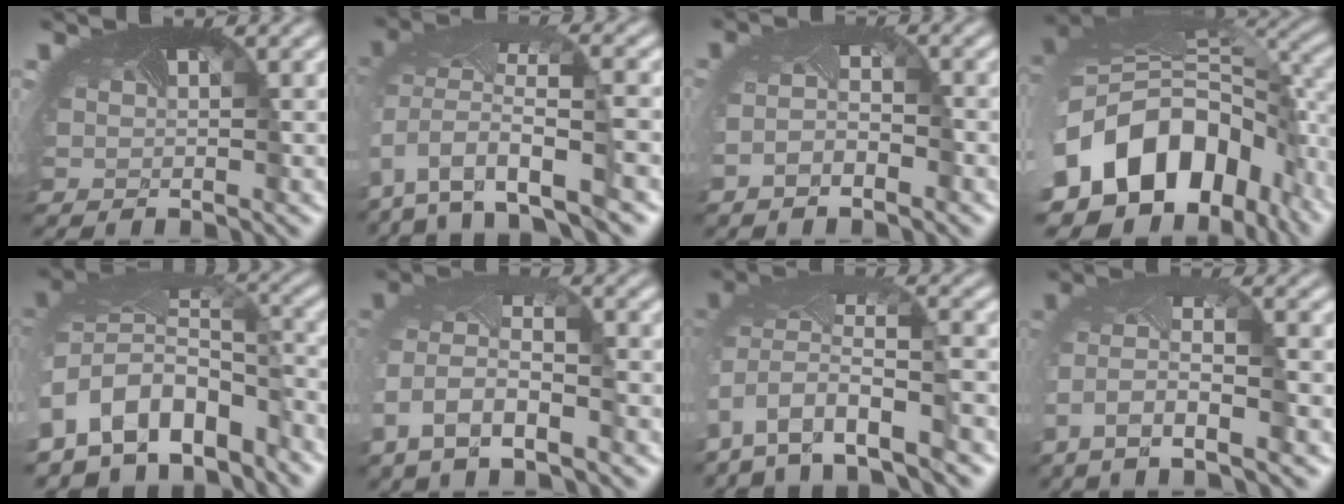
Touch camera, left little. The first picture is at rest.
{"total": 10.7, "force": [-5.0, 4.9, 8.1], "torque": [-0.173, -0.023, -0.069]}
{"total": 2.5, "force": [-1.7, 0.8, 1.7], "torque": [-0.035, -0.007, -0.030]}
{"total": 15.2, "force": [-5.9, 10.5, 9.4], "torque": [-0.190, -0.038, -0.078]}
{"total": 11.3, "force": [-6.0, 7.5, 6.0], "torque": [-0.144, -0.016, -0.092]}
{"total": 7.3, "force": [-3.3, 3.9, 5.3], "torque": [-0.119, -0.018, -0.047]}
{"total": 10.0, "force": [-5.9, 4.3, 6.8], "torque": [-0.151, -0.021, -0.086]}
{"total": 7.3, "force": [-3.9, 2.6, 5.6], "torque": [-0.134, -0.022, -0.064]}